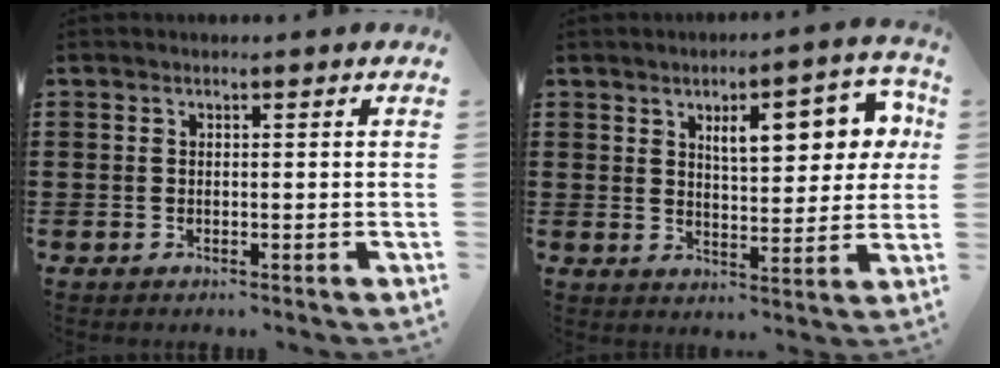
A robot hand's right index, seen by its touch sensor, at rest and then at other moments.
{"total": 8.9, "force": [3.9, 3.5, 7.2], "torque": [-0.100, -0.011, 0.055]}